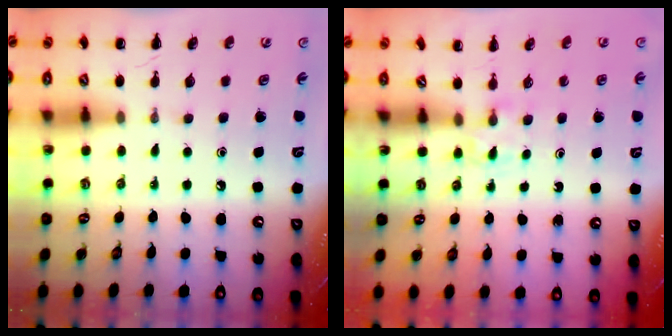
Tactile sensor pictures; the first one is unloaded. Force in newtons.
{"total": 1.4, "press": 1.2, "slide": 0.8}